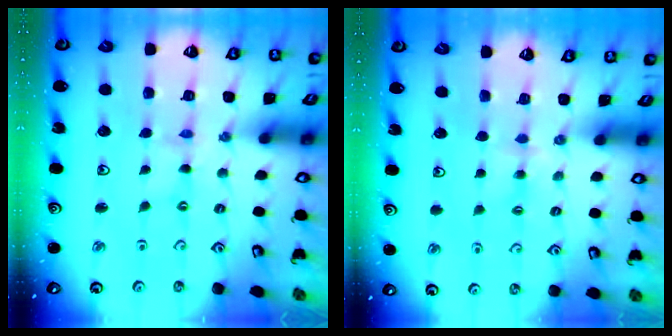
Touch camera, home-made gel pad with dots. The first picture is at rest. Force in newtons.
{"total": 3.0, "press": 3.0, "slide": 0.5}